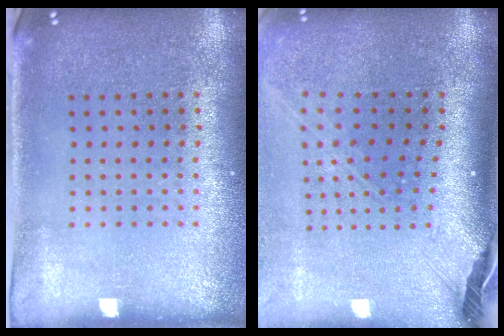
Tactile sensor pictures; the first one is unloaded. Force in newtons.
{"total": 2.8, "press": 2.0, "slide": 1.9}